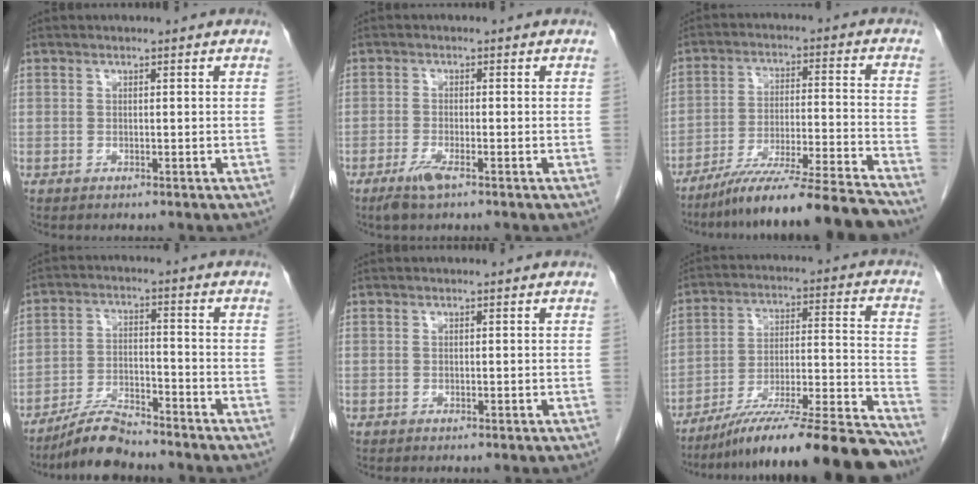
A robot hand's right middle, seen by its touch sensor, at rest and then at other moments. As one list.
[{"total": 3.0, "force": [-2.0, 0.4, 2.2], "torque": [-0.052, -0.006, -0.040]}, {"total": 17.1, "force": [-15.1, -2.1, 7.6], "torque": [-0.114, -0.014, -0.250]}, {"total": 7.5, "force": [-6.8, 1.0, 3.0], "torque": [-0.056, -0.013, -0.123]}, {"total": 0.0}, {"total": 22.4, "force": [-19.5, -0.8, 11.0], "torque": [-0.136, -0.001, -0.312]}]